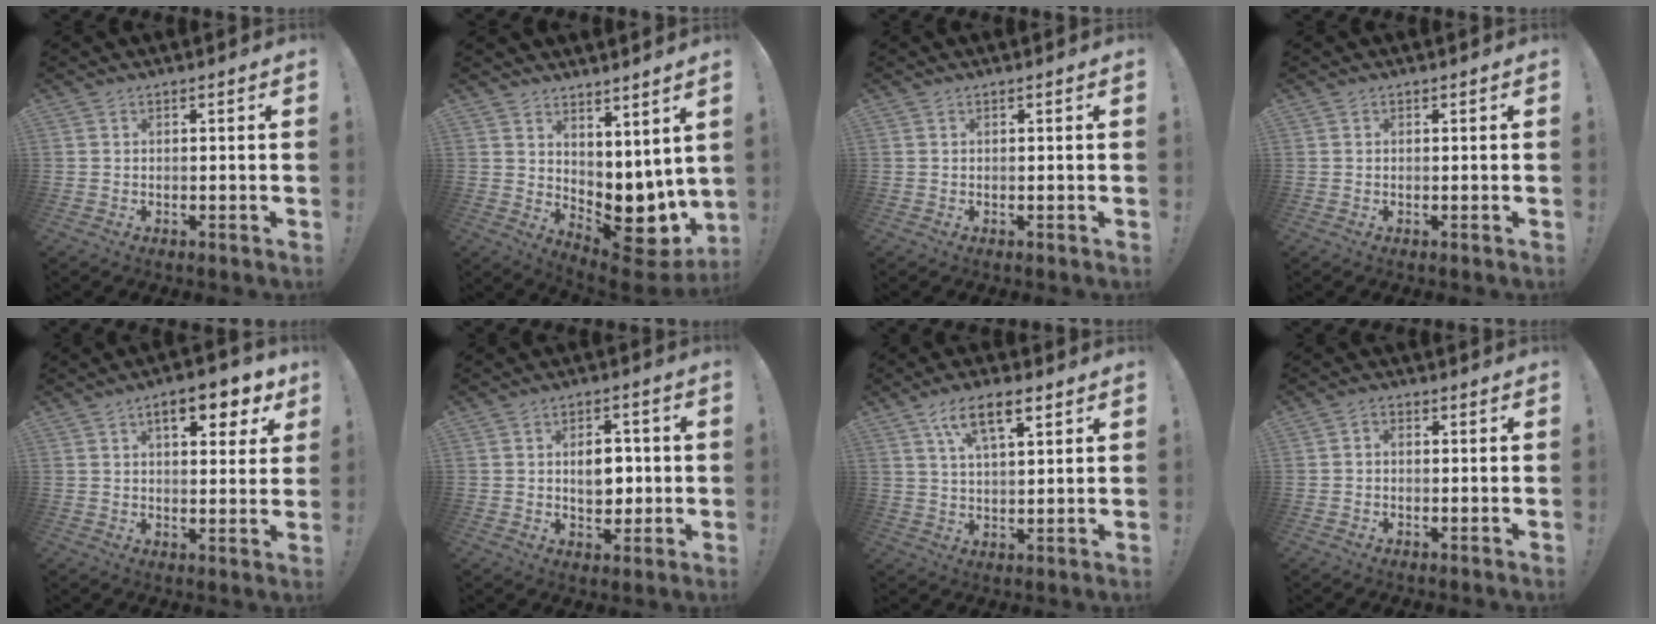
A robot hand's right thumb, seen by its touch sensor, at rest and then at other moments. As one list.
[{"total": 6.1, "force": [1.0, 4.3, 4.2], "torque": [-0.030, -0.044, 0.031]}, {"total": 0.0}, {"total": 0.0}, {"total": 9.9, "force": [4.9, 3.9, 7.6], "torque": [-0.091, -0.020, 0.075]}, {"total": 8.8, "force": [0.2, 6.4, 6.0], "torque": [-0.090, 0.008, 0.004]}, {"total": 9.8, "force": [5.2, 3.7, 7.4], "torque": [-0.118, -0.011, 0.090]}, {"total": 1.8, "force": [-0.8, 1.2, 1.0], "torque": [-0.019, 0.009, -0.015]}]